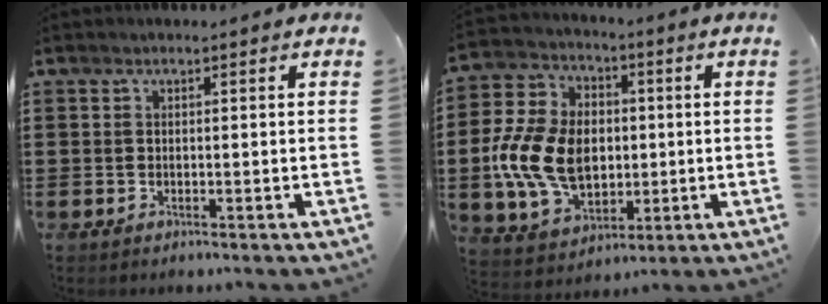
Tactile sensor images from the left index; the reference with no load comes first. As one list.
[{"total": 12.8, "force": [-1.1, 9.5, 8.5], "torque": [-0.206, 0.020, -0.016]}]